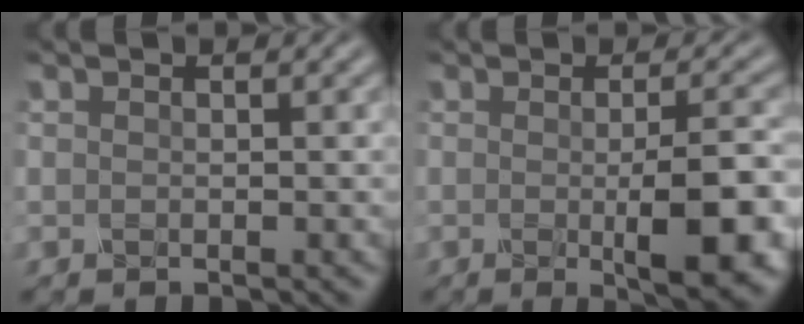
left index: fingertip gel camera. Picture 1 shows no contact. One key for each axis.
{"total": 6.8, "fx": -1.1, "fy": 1.6, "fz": 6.5, "tx": -0.092, "ty": -0.008, "tz": -0.013}